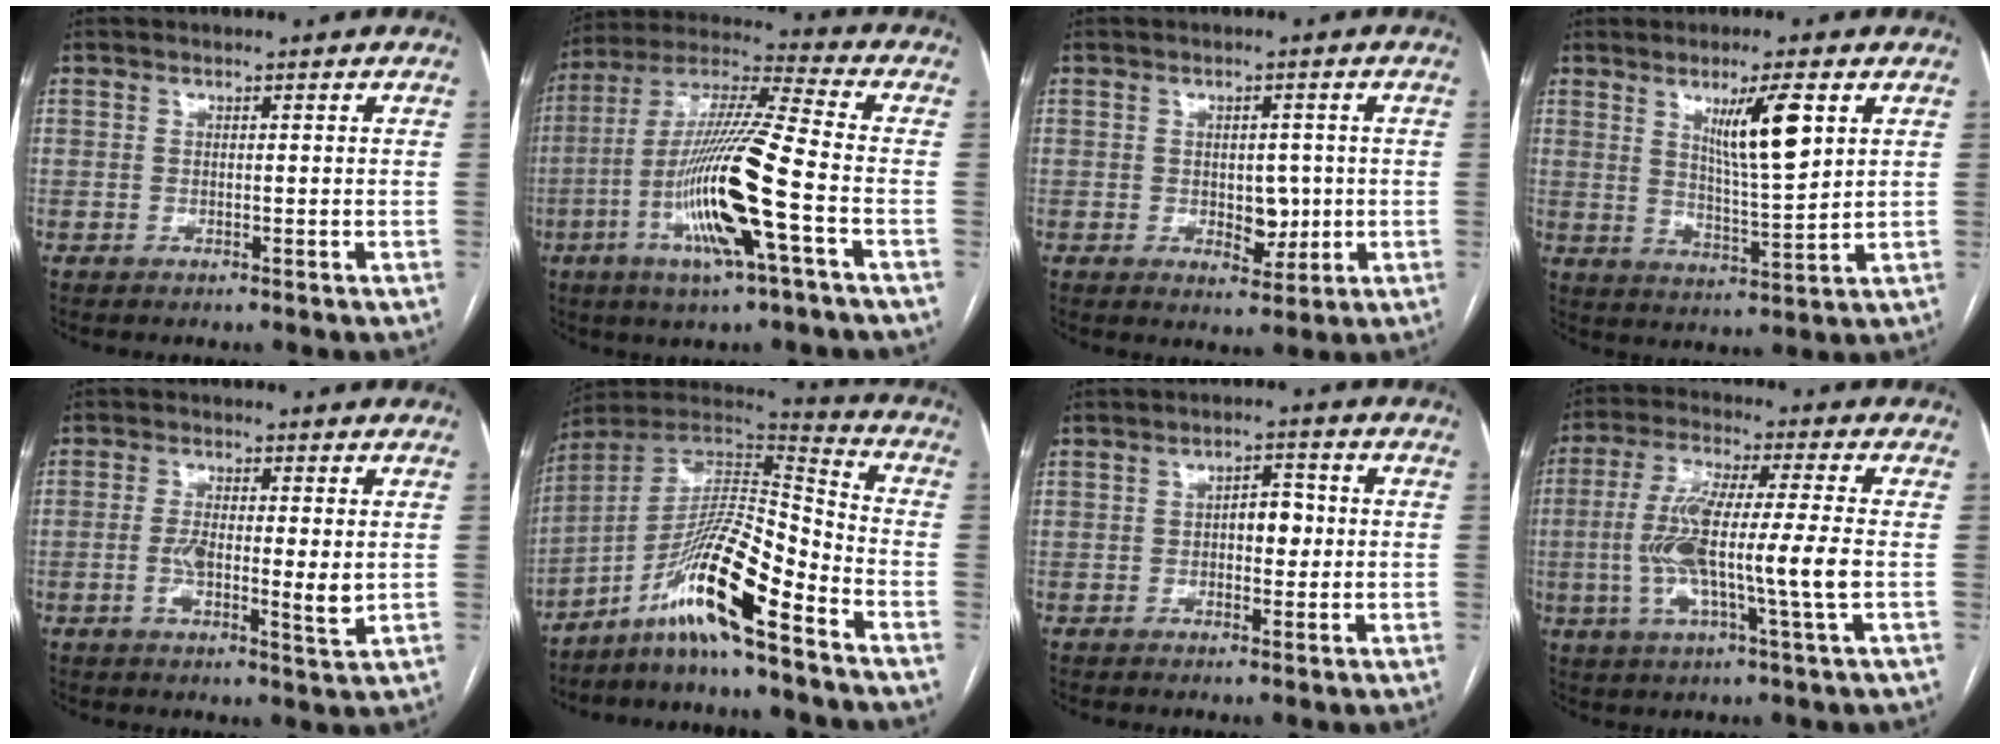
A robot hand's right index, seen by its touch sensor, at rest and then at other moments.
{"total": 17.3, "force": [-5.2, 0.2, 16.5], "torque": [-0.329, -0.009, -0.101]}
{"total": 7.1, "force": [-0.9, 3.8, 6.0], "torque": [-0.086, 0.005, -0.002]}
{"total": 8.8, "force": [3.8, 0.7, 8.0], "torque": [-0.138, -0.012, 0.070]}
{"total": 6.6, "force": [-0.3, 1.5, 6.5], "torque": [-0.111, -0.009, -0.007]}
{"total": 14.8, "force": [-9.0, 0.5, 11.7], "torque": [-0.223, 0.008, -0.162]}
{"total": 3.9, "force": [0.1, 2.1, 3.3], "torque": [-0.048, 0.012, 0.004]}
{"total": 12.9, "force": [-1.4, 0.2, 12.9], "torque": [-0.257, 0.003, -0.032]}